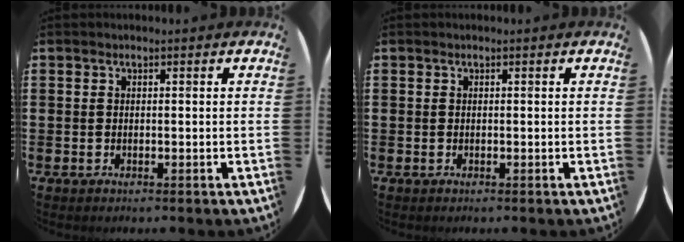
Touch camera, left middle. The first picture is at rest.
{"total": 0.0}